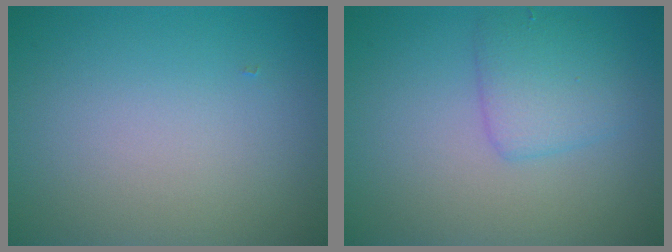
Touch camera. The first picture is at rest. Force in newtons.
{"total": 2.9, "press": 2.9, "slide": 0.1}